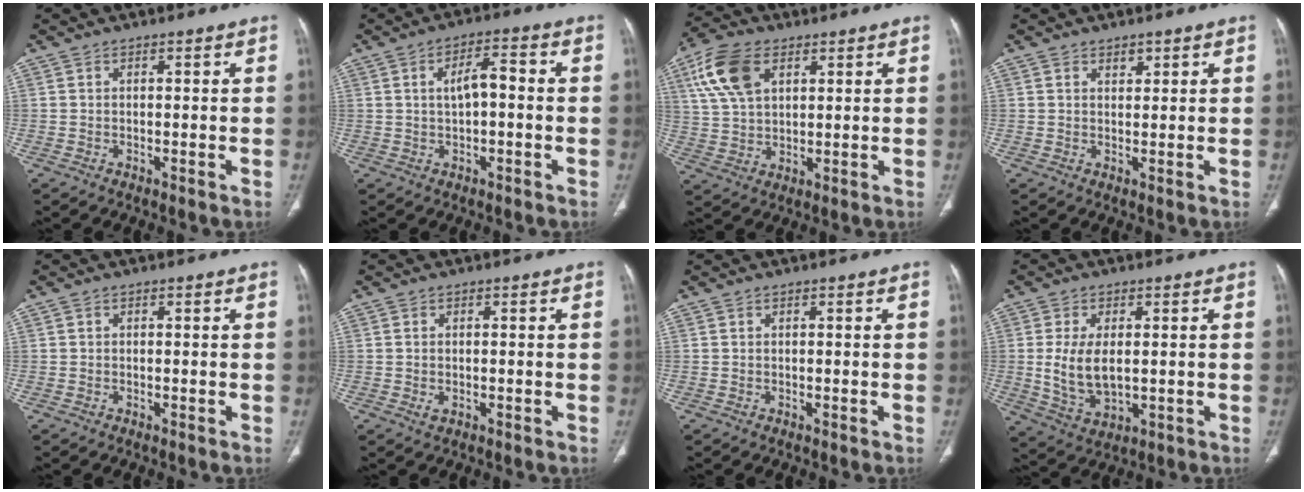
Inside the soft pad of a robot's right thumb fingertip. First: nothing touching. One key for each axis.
{"total": 5.5, "fx": 0.3, "fy": 2.3, "fz": 5.0, "tx": -0.085, "ty": 0.018, "tz": -0.002}
{"total": 11.3, "fx": 4.8, "fy": 6.6, "fz": 7.8, "tx": -0.153, "ty": -0.001, "tz": 0.095}
{"total": 1.4, "fx": 1.0, "fy": 0.8, "fz": 0.5, "tx": 0.001, "ty": -0.006, "tz": 0.015}
{"total": 0.0}
{"total": 1.3, "fx": -0.3, "fy": 0.8, "fz": 1.0, "tx": -0.028, "ty": 0.003, "tz": -0.004}
{"total": 0.0}
{"total": 8.7, "fx": 0.5, "fy": 4.8, "fz": 7.2, "tx": -0.138, "ty": -0.013, "tz": 0.022}